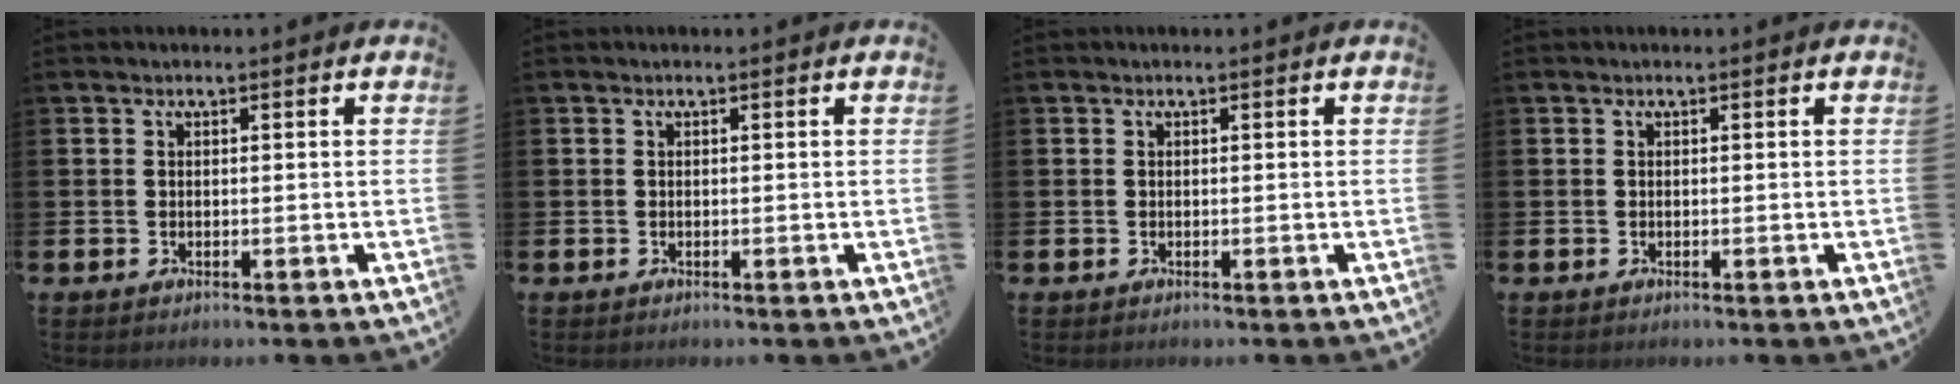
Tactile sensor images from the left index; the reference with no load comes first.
{"total": 0.0}
{"total": 0.0}
{"total": 0.0}